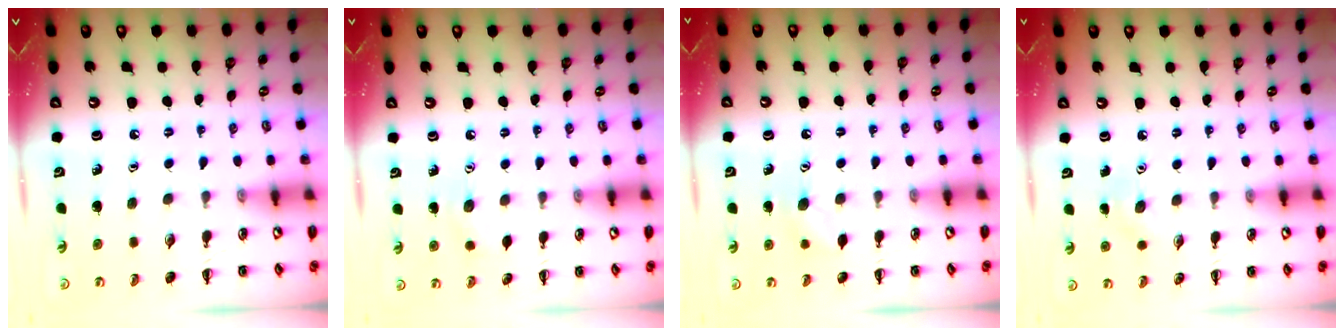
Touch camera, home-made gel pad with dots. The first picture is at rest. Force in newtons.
{"total": 5.8, "press": 5.7, "slide": 1.3}
{"total": 7.2, "press": 7.1, "slide": 1.4}
{"total": 5.5, "press": 5.2, "slide": 1.6}